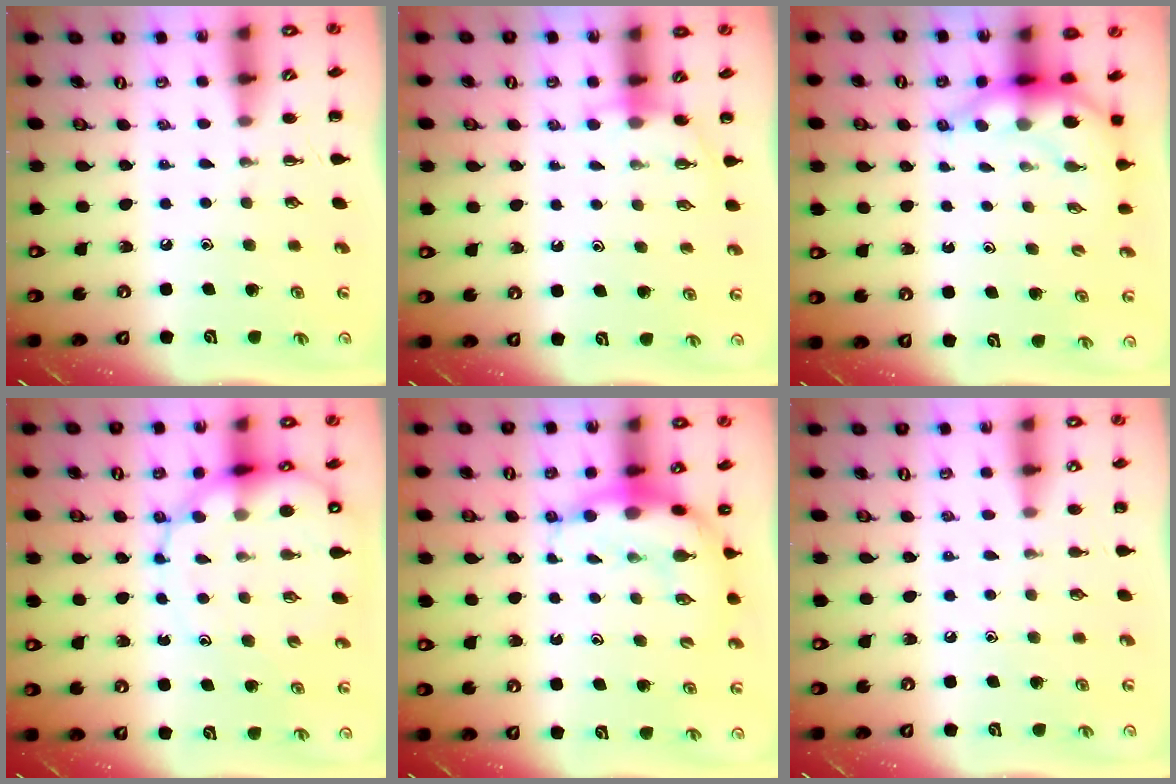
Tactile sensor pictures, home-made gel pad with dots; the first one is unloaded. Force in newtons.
{"total": 3.8, "press": 3.7, "slide": 1.1}
{"total": 6.1, "press": 6.0, "slide": 0.8}
{"total": 12.3, "press": 11.8, "slide": 3.7}
{"total": 7.7, "press": 7.5, "slide": 1.7}
{"total": 5.1, "press": 4.8, "slide": 1.6}